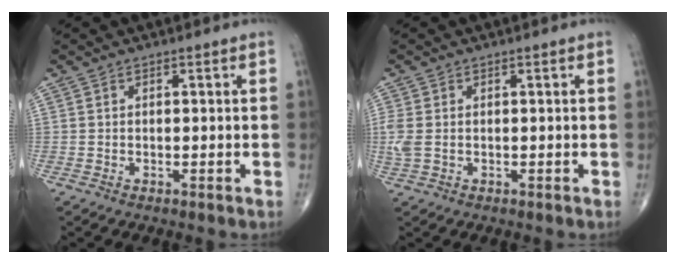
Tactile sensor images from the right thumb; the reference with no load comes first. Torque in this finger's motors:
{"motor_torque": [-0.20, -0.21, 0.33, 0.16, 0.04]}